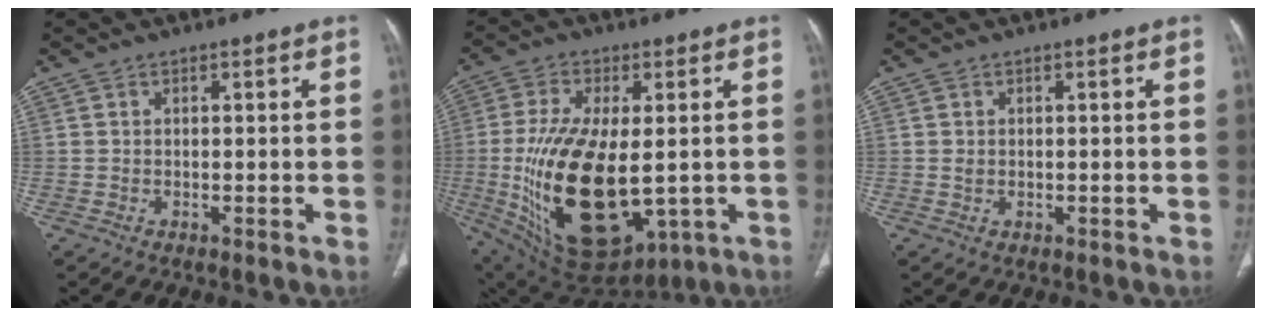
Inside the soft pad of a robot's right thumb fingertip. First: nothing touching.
{"total": 23.5, "force": [-2.5, 11.8, 20.1], "torque": [-0.388, -0.026, -0.010]}
{"total": 0.8, "force": [0.1, 0.7, 0.5], "torque": [-0.010, -0.001, 0.004]}